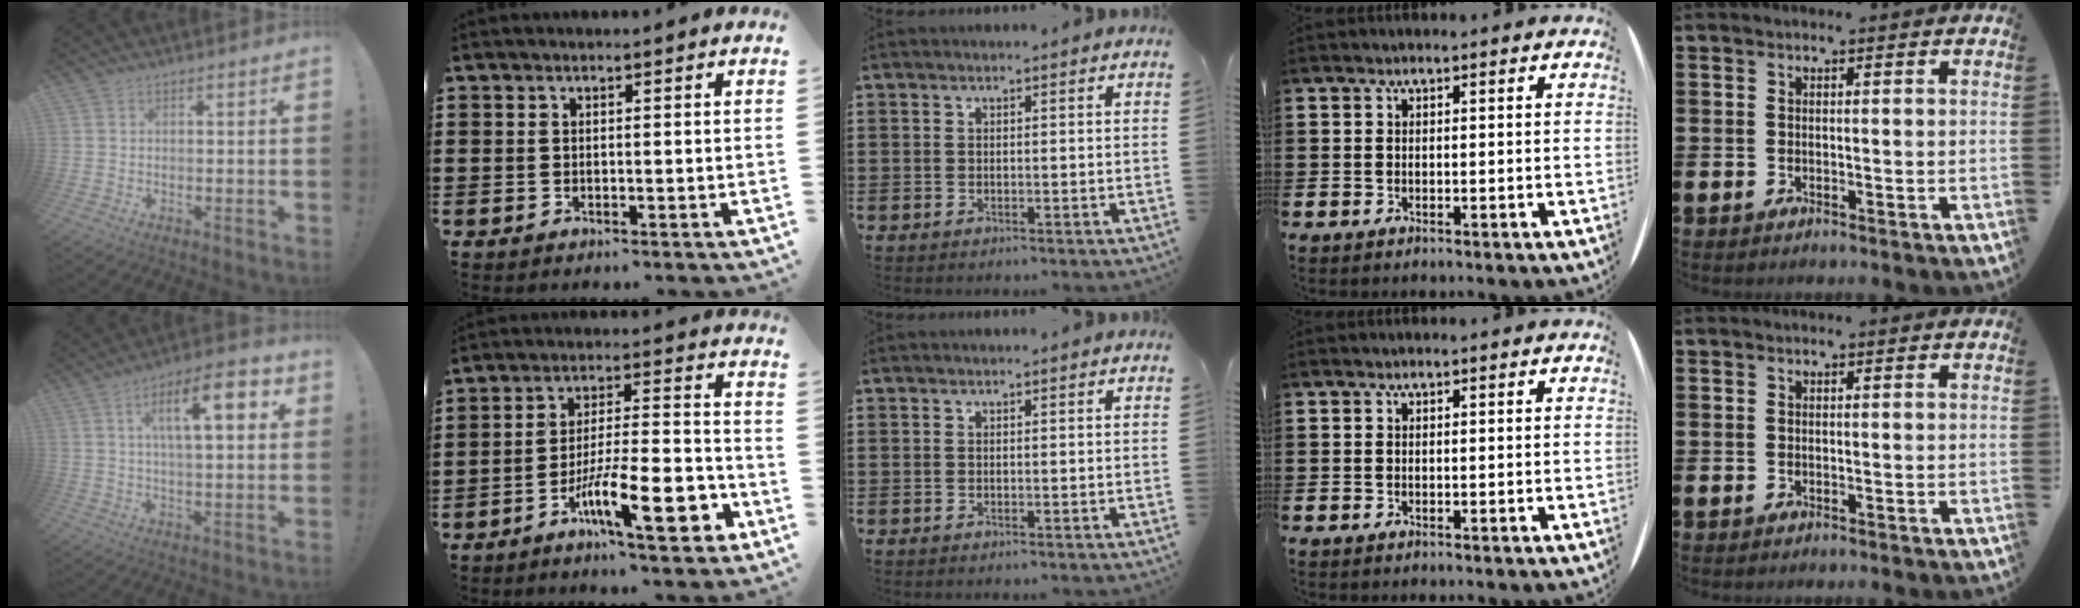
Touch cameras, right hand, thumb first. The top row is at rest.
{"thumb": {"total": 14.0, "force": [4.5, 4.6, 12.4], "torque": [-0.190, 0.000, 0.064]}, "index": {"total": 15.1, "force": [-7.6, 3.7, 12.5], "torque": [-0.210, 0.019, -0.122]}}